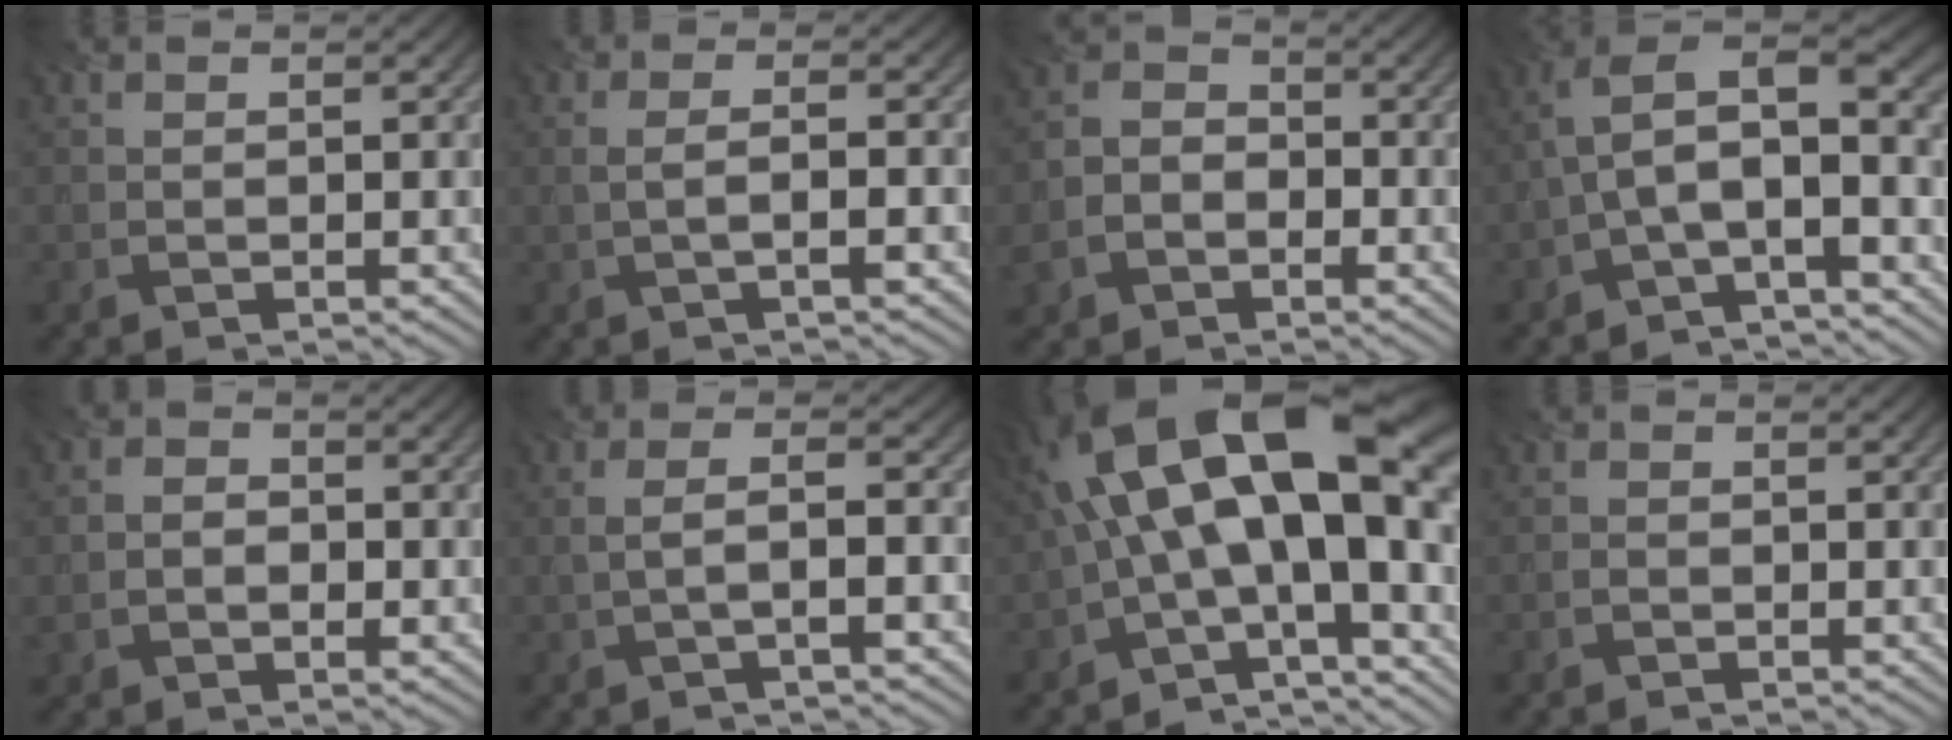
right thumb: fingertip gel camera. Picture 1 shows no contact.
{"total": 2.6, "force": [-0.5, 0.6, 2.5], "torque": [-0.047, 0.003, -0.013]}
{"total": 6.5, "force": [-2.7, 5.1, 3.0], "torque": [-0.068, -0.015, -0.065]}
{"total": 11.5, "force": [-1.9, 5.0, 10.2], "torque": [-0.188, 0.008, -0.045]}
{"total": 3.7, "force": [-0.8, 2.7, 2.4], "torque": [-0.042, -0.005, -0.016]}
{"total": 3.3, "force": [-0.7, 0.7, 3.1], "torque": [-0.059, 0.006, -0.018]}
{"total": 19.6, "force": [1.8, 8.6, 17.5], "torque": [-0.271, 0.018, 0.032]}
{"total": 0.7, "force": [-0.4, 0.4, 0.3], "torque": [-0.006, 0.000, -0.009]}